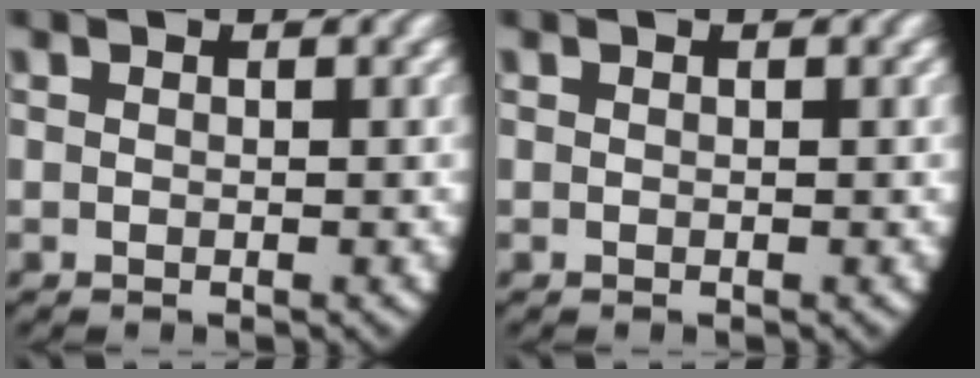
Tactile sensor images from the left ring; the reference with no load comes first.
{"total": 0.0}